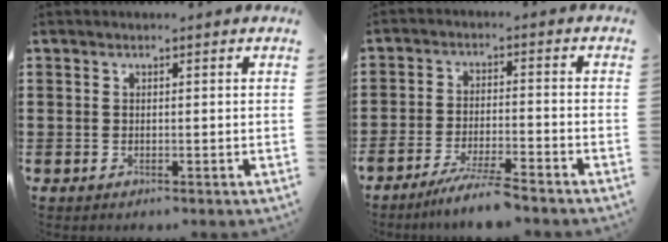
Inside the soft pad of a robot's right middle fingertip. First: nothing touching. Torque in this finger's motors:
{"motor_torque": [1.27, -0.87, 0.16, 0.06]}